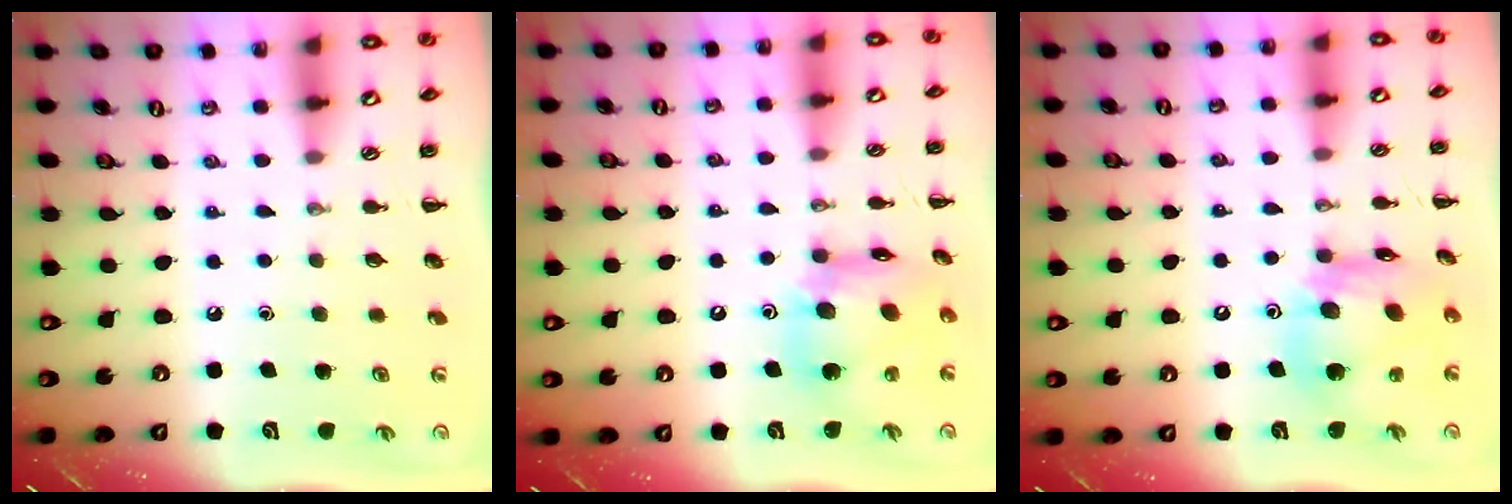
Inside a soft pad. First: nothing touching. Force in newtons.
{"total": 15.1, "press": 14.9, "slide": 2.7}
{"total": 15.3, "press": 15.0, "slide": 2.9}